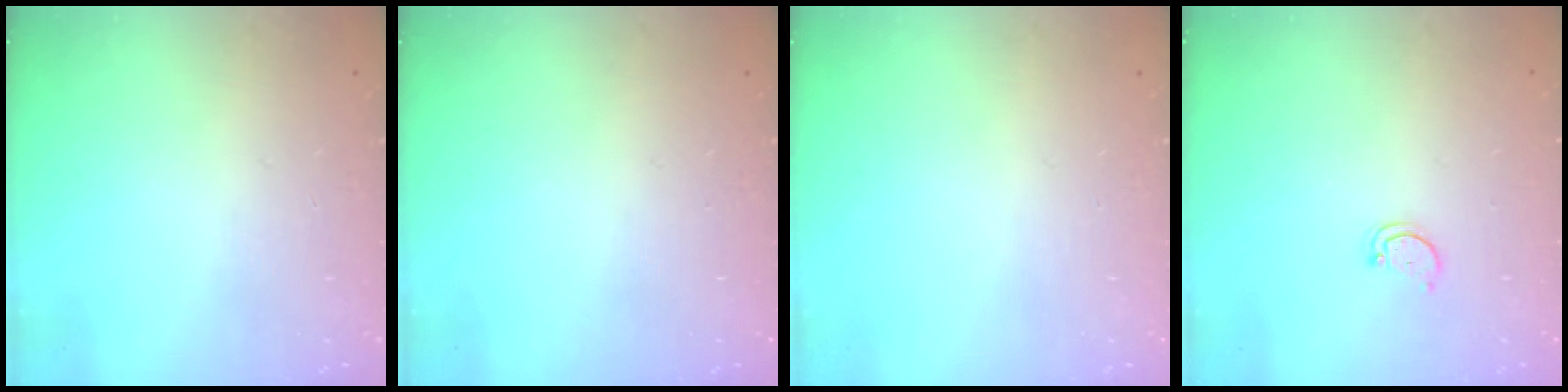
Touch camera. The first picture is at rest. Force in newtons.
{"total": 0.0}
{"total": 0.0}
{"total": 2.6, "press": 2.5, "slide": 0.4}